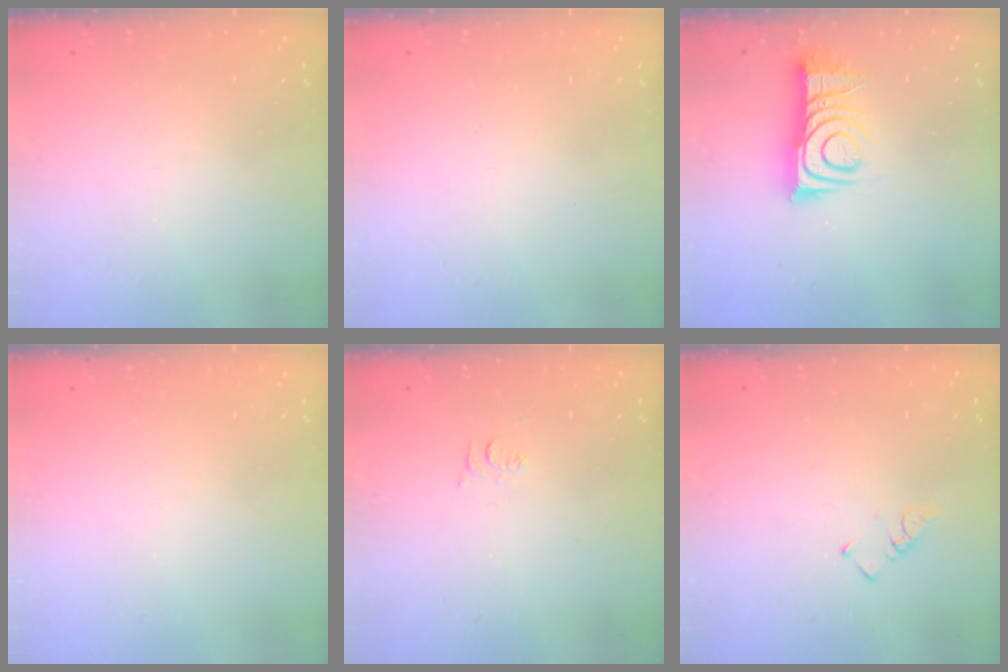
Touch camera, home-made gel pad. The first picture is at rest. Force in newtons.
{"total": 1.6, "press": 1.6, "slide": 0.1}
{"total": 10.8, "press": 10.8, "slide": 0.3}
{"total": 0.0}
{"total": 4.5, "press": 4.5, "slide": 0.7}
{"total": 1.9, "press": 1.9, "slide": 0.3}